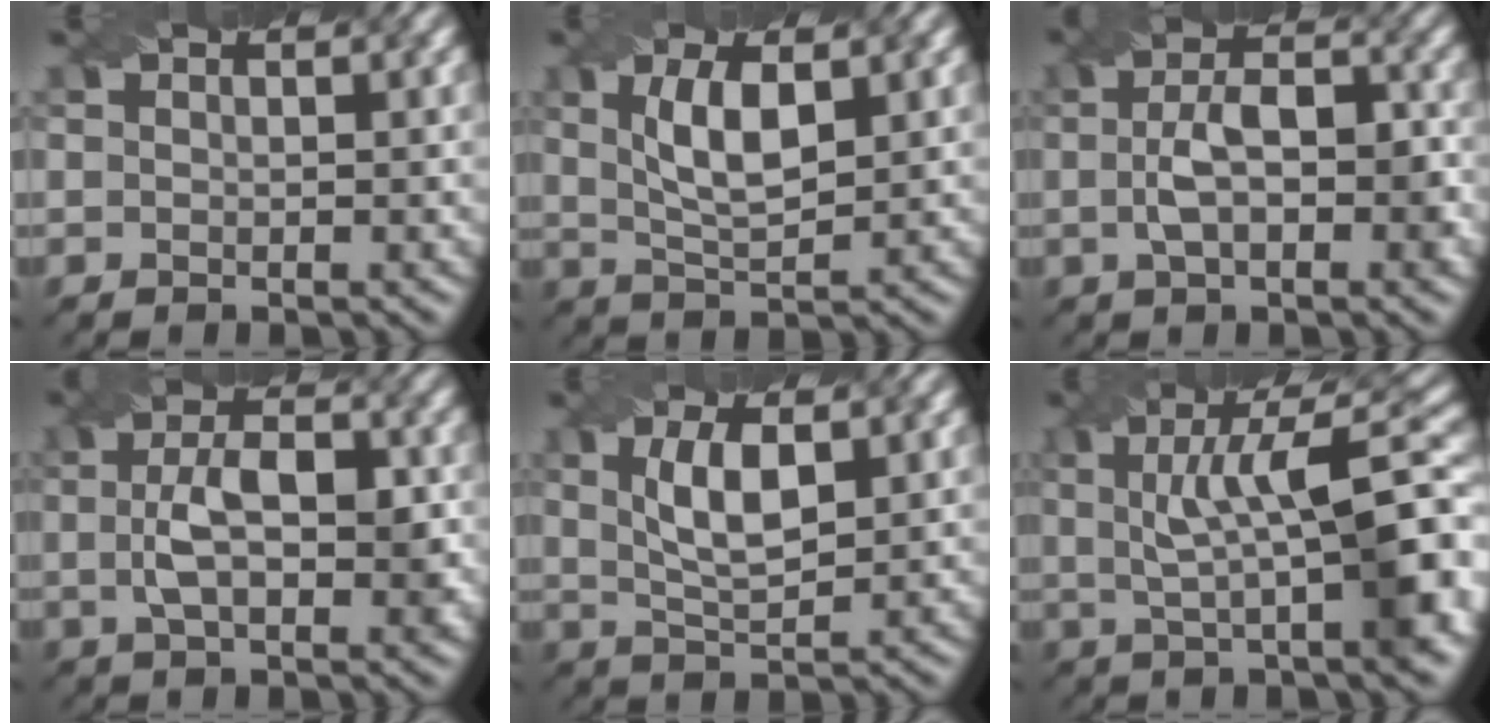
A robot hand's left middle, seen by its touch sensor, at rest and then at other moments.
{"total": 4.8, "force": [1.4, 1.8, 4.2], "torque": [-0.091, 0.001, 0.029]}
{"total": 5.3, "force": [-0.5, 2.5, 4.7], "torque": [-0.085, 0.000, -0.009]}
{"total": 5.7, "force": [0.0, 2.7, 5.0], "torque": [-0.087, 0.001, -0.003]}
{"total": 4.6, "force": [1.3, 1.8, 4.0], "torque": [-0.088, 0.001, 0.028]}
{"total": 10.1, "force": [1.2, 2.9, 9.6], "torque": [-0.140, 0.013, 0.019]}